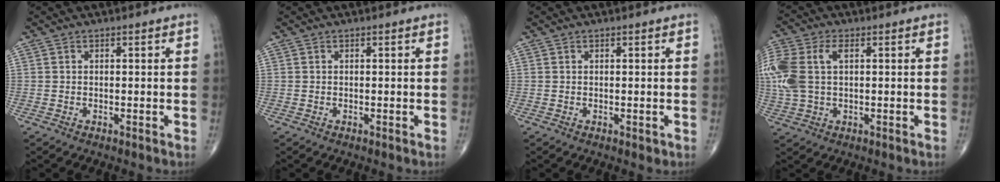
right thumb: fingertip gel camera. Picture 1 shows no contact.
{"total": 0.0}
{"total": 0.6, "force": [0.1, 0.4, 0.4], "torque": [-0.003, -0.001, 0.004]}
{"total": 13.4, "force": [2.2, 8.3, 10.2], "torque": [-0.280, 0.020, 0.045]}